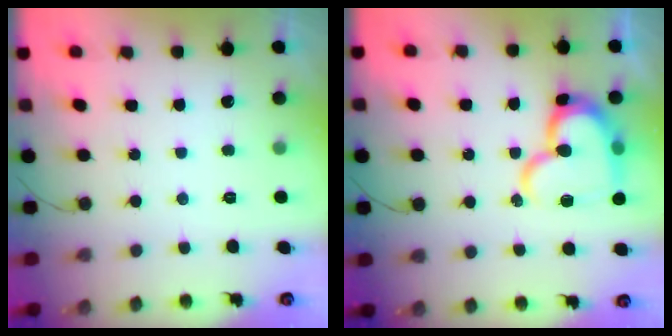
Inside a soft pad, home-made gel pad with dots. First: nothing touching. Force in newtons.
{"total": 17.5, "press": 17.5, "slide": 1.0}